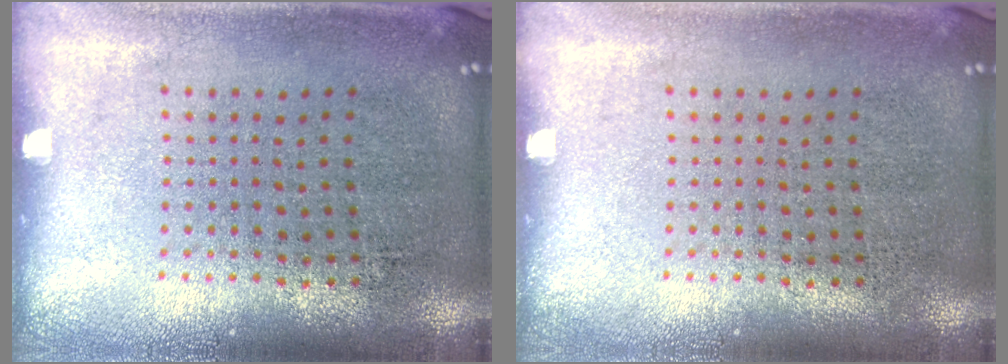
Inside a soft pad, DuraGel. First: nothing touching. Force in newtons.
{"total": 0.0}